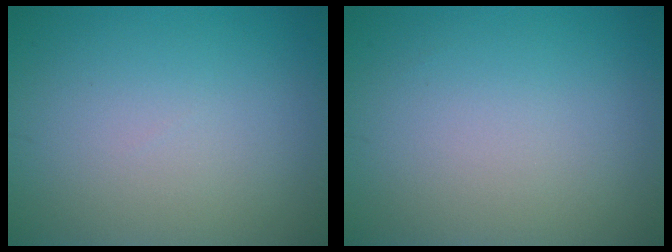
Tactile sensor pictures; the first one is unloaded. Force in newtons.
{"total": 0.0}